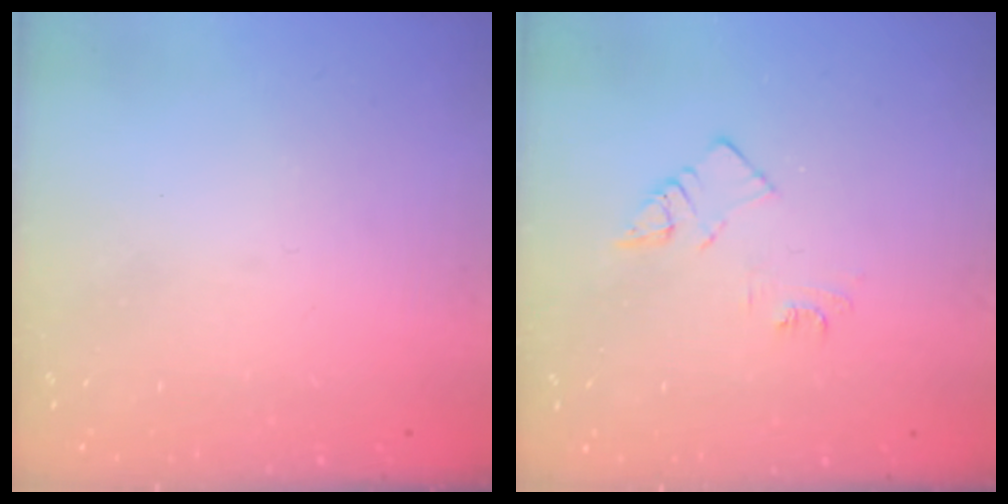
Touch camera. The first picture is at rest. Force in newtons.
{"total": 5.5, "press": 5.4, "slide": 0.7}